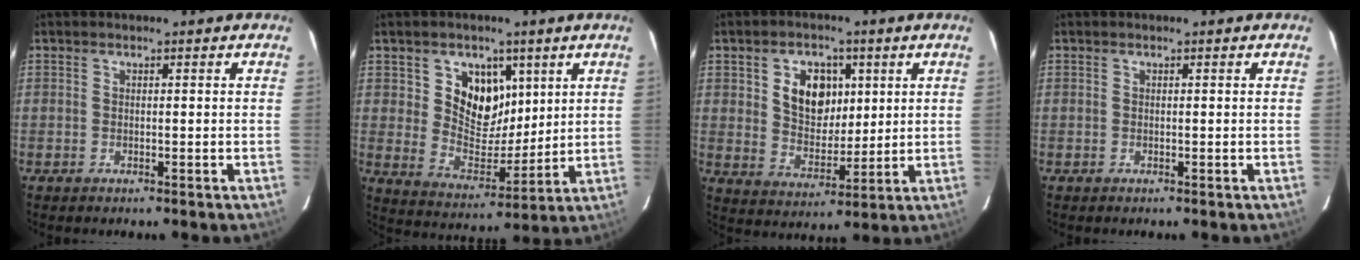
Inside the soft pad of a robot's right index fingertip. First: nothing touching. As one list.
[{"total": 10.8, "force": [4.5, 8.2, 5.5], "torque": [-0.097, -0.008, 0.089]}, {"total": 9.9, "force": [3.1, 7.1, 6.1], "torque": [-0.111, 0.012, 0.063]}, {"total": 0.0}]